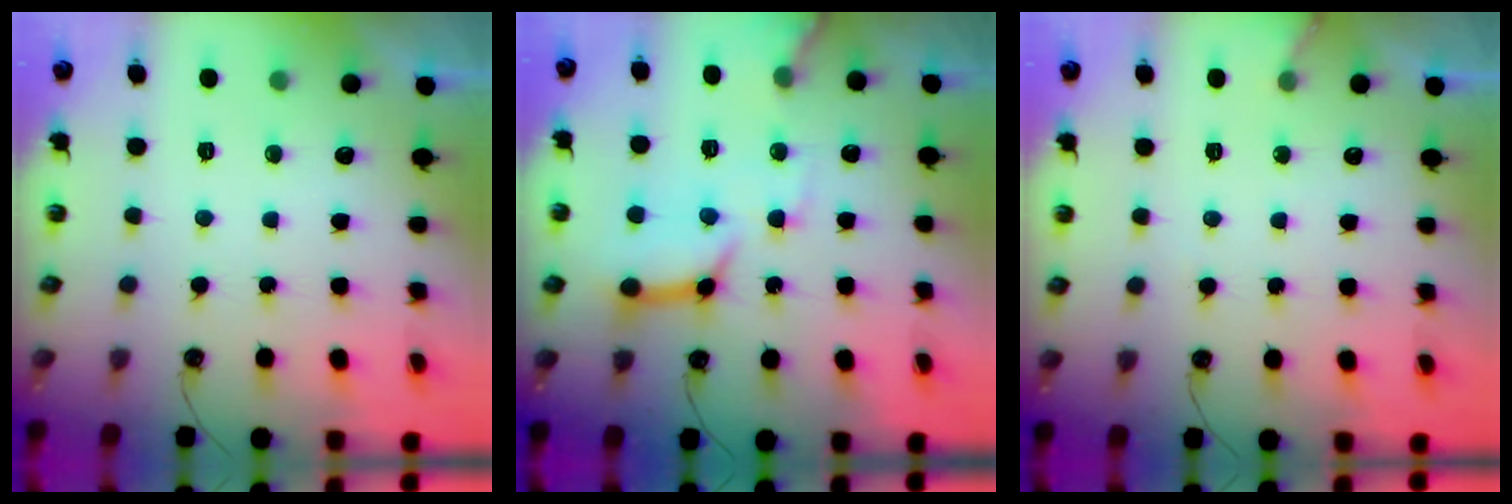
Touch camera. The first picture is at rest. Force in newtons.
{"total": 14.2, "press": 14.1, "slide": 1.7}
{"total": 4.3, "press": 4.3, "slide": 0.2}